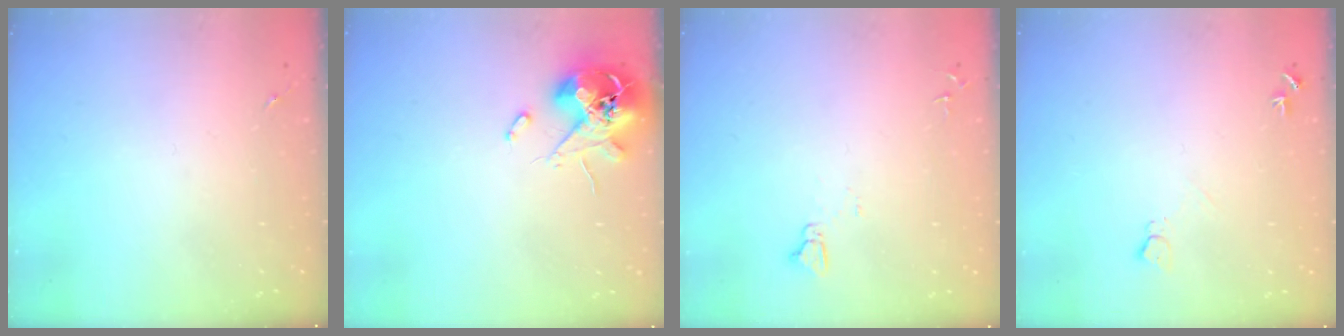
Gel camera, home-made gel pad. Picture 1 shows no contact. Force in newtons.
{"total": 11.3, "press": 11.2, "slide": 1.9}
{"total": 3.6, "press": 3.6, "slide": 0.4}
{"total": 5.7, "press": 5.7, "slide": 0.7}